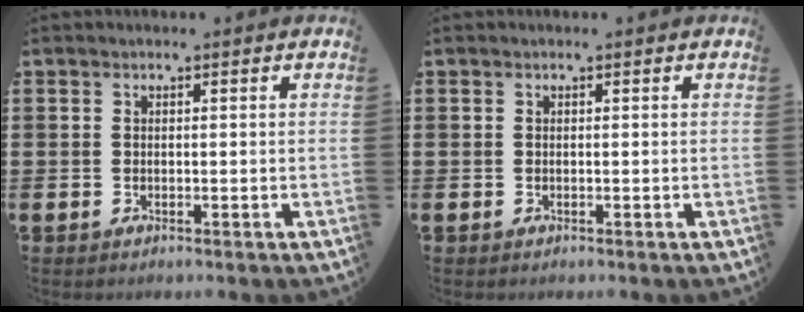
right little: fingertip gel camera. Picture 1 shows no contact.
{"total": 0.0}